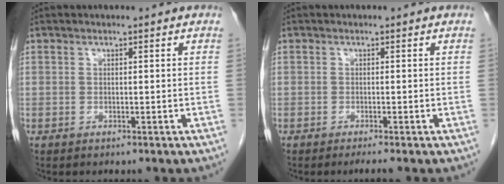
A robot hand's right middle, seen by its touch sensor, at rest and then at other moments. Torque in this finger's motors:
{"motor_torque": [0.29, -0.10, 0.02, 0.01]}